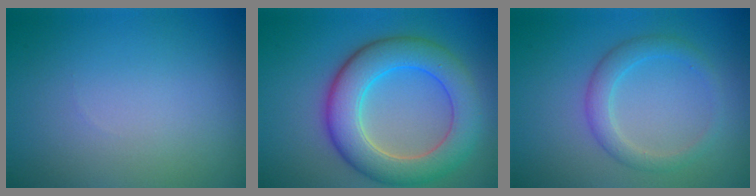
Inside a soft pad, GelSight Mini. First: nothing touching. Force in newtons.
{"total": 7.4, "press": 7.4, "slide": 0.4}
{"total": 2.4, "press": 2.4, "slide": 0.1}